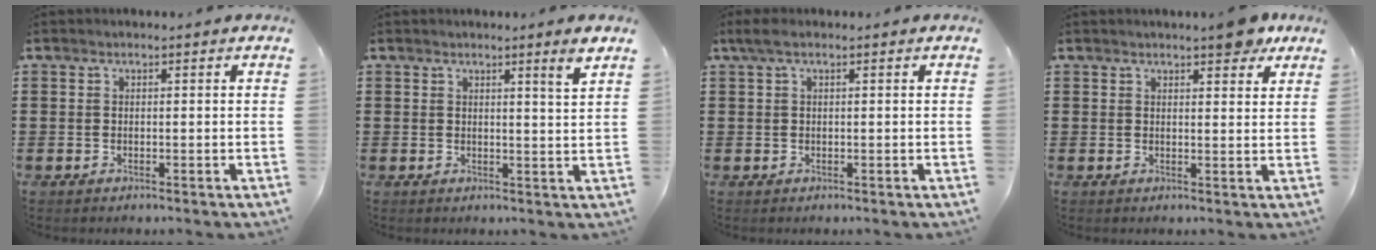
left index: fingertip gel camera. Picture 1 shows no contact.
{"total": 2.7, "force": [2.0, -0.5, 1.7], "torque": [-0.030, -0.007, 0.032]}
{"total": 1.5, "force": [0.1, 0.5, 1.4], "torque": [-0.034, -0.001, -0.001]}
{"total": 5.0, "force": [4.0, 1.2, 2.8], "torque": [-0.031, -0.014, 0.066]}